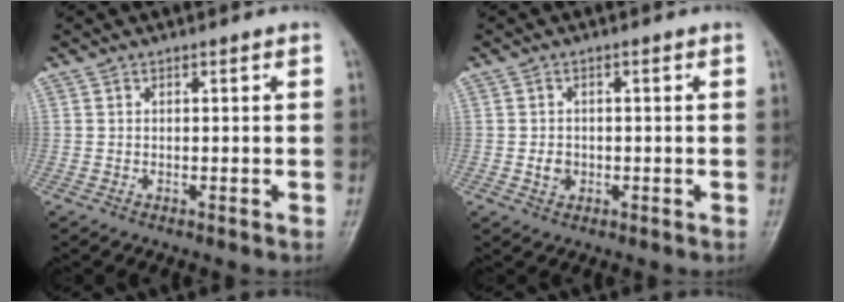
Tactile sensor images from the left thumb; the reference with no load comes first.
{"total": 2.3, "force": [-0.5, 1.9, 1.1], "torque": [-0.012, 0.003, -0.007]}